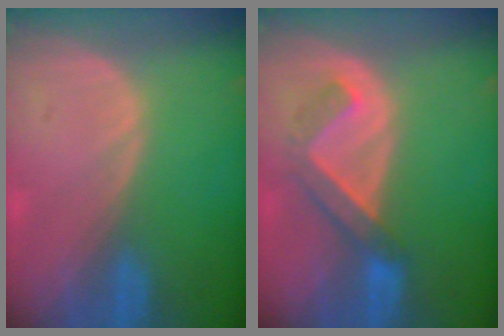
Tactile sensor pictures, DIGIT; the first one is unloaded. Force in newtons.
{"total": 5.0, "press": 4.9, "slide": 1.0}